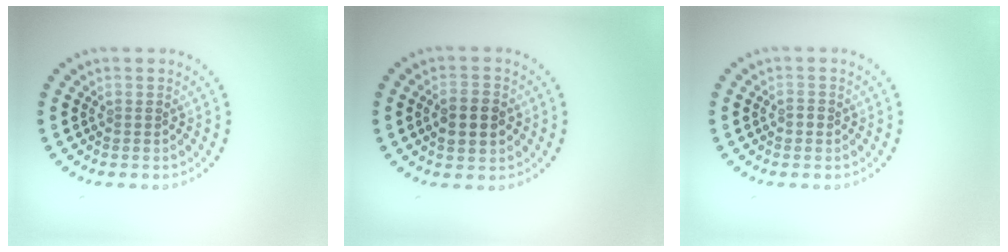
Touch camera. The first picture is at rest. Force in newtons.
{"total": 3.7, "press": 3.7, "slide": 0.2}
{"total": 0.8, "press": 0.8, "slide": 0.1}